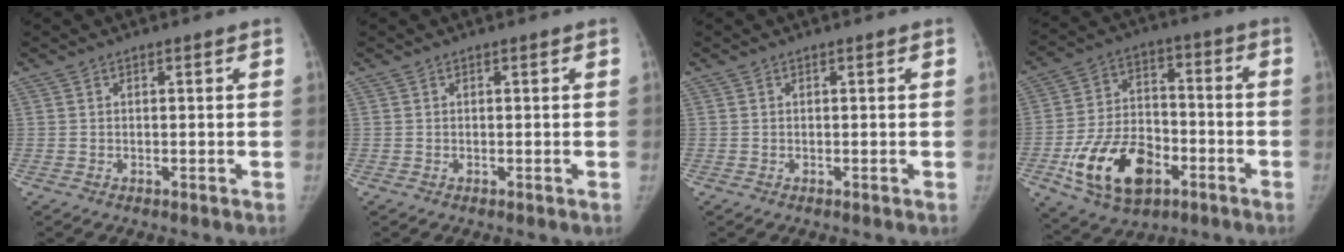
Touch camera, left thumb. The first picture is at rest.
{"total": 0.0}
{"total": 0.0}
{"total": 17.9, "force": [-7.4, 11.3, 11.8], "torque": [-0.181, 0.036, -0.119]}